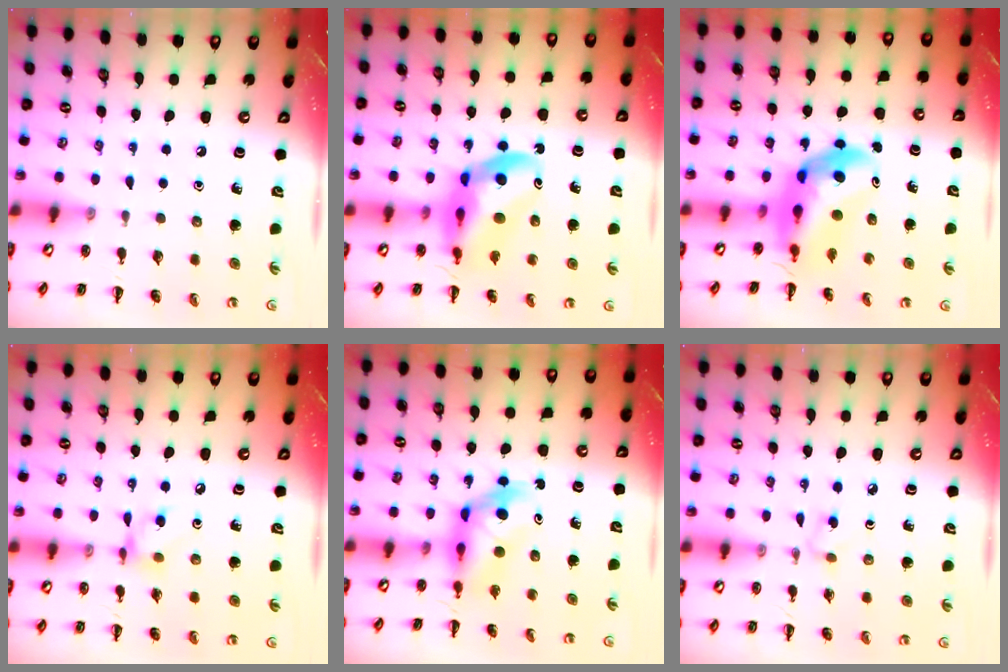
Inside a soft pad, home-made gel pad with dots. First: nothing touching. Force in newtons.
{"total": 13.0, "press": 12.5, "slide": 3.6}
{"total": 7.2, "press": 6.8, "slide": 2.3}
{"total": 6.6, "press": 6.6, "slide": 0.3}
{"total": 5.0, "press": 5.0, "slide": 0.9}
{"total": 2.7, "press": 2.5, "slide": 1.1}